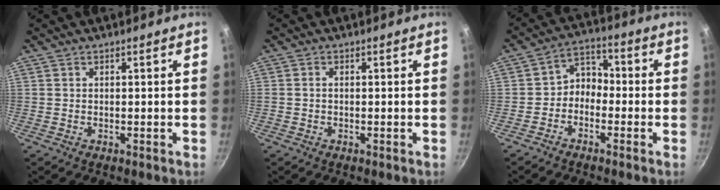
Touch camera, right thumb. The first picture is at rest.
{"total": 0.8, "force": [-0.1, 0.7, 0.5], "torque": [-0.009, 0.004, -0.004]}
{"total": 5.4, "force": [-2.1, 4.2, 2.8], "torque": [-0.022, 0.039, -0.052]}